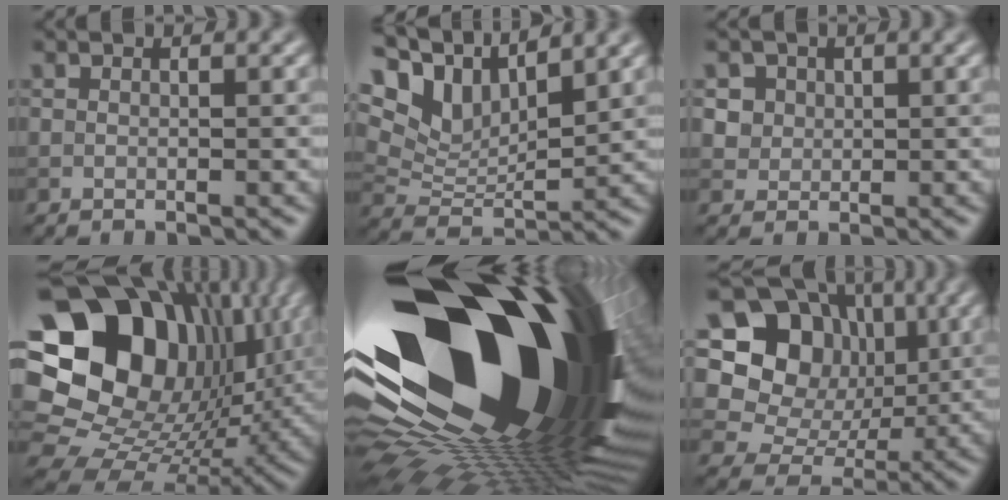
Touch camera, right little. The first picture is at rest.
{"total": 9.7, "force": [5.9, 4.8, 6.0], "torque": [-0.128, 0.024, 0.105]}
{"total": 3.4, "force": [1.5, 2.8, 1.3], "torque": [-0.026, 0.008, 0.029]}
{"total": 20.2, "force": [5.5, 15.6, 11.6], "torque": [-0.250, 0.016, 0.121]}
{"total": 23.1, "force": [1.6, 11.6, 20.0], "torque": [-0.334, -0.014, 0.019]}
{"total": 14.0, "force": [3.8, 12.0, 6.2], "torque": [-0.148, 0.051, 0.059]}